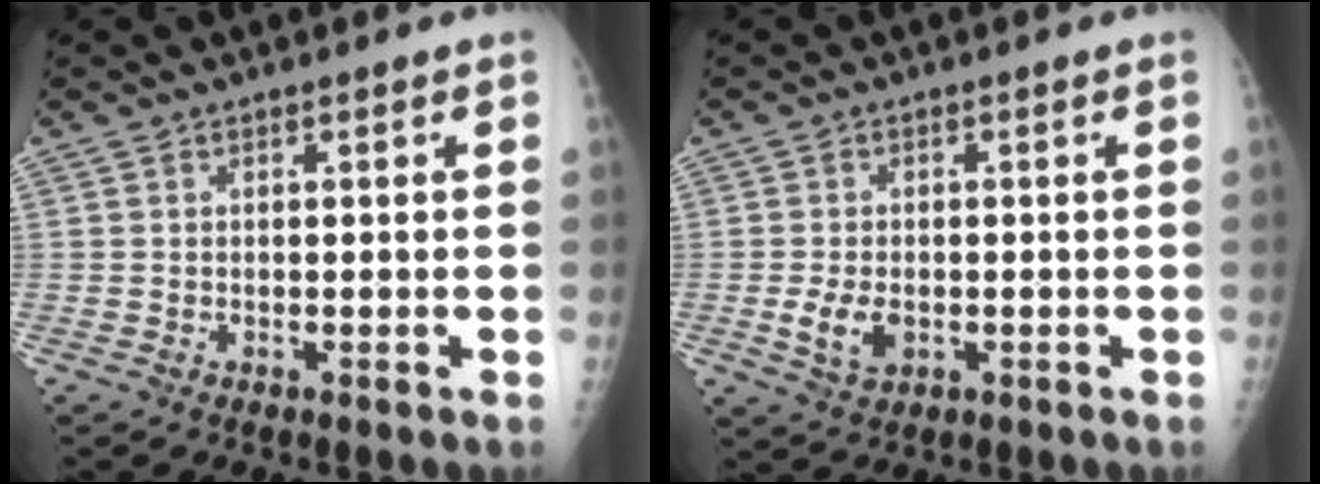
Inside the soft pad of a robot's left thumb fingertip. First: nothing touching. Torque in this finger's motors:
{"motor_torque": [-0.21, 0.44, 0.30, -0.09, 0.03]}